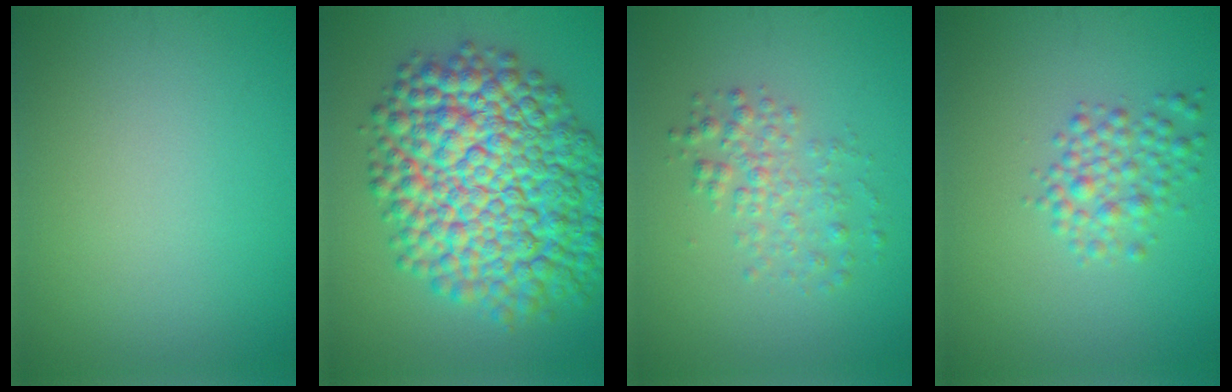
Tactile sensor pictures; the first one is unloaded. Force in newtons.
{"total": 14.2, "press": 14.2, "slide": 0.2}
{"total": 2.7, "press": 2.7, "slide": 0.0}
{"total": 2.8, "press": 2.8, "slide": 0.1}